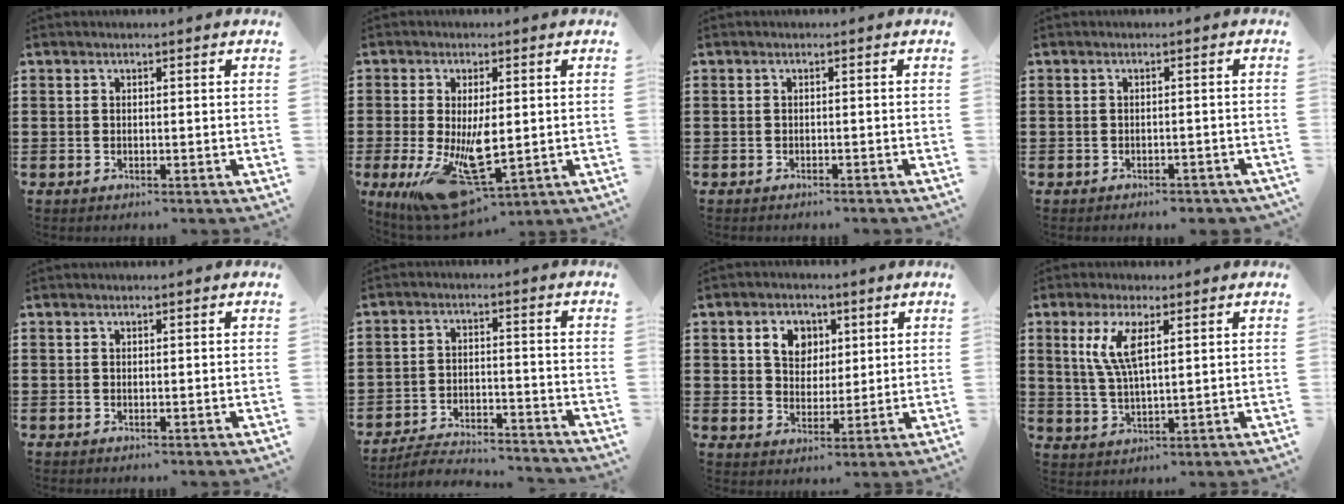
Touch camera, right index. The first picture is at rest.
{"total": 13.5, "force": [-2.4, 5.7, 12.0], "torque": [-0.207, -0.025, -0.032]}
{"total": 0.7, "force": [-0.7, -0.1, 0.0], "torque": [-0.003, -0.002, -0.014]}
{"total": 1.5, "force": [-1.5, 0.2, 0.2], "torque": [-0.011, -0.001, -0.031]}
{"total": 0.0}
{"total": 4.9, "force": [-4.9, 0.3, 0.8], "torque": [-0.022, 0.004, -0.100]}
{"total": 5.5, "force": [2.2, 4.3, 2.6], "torque": [-0.054, 0.009, 0.035]}
{"total": 6.6, "force": [2.4, 1.9, 5.9], "torque": [-0.123, 0.006, 0.040]}